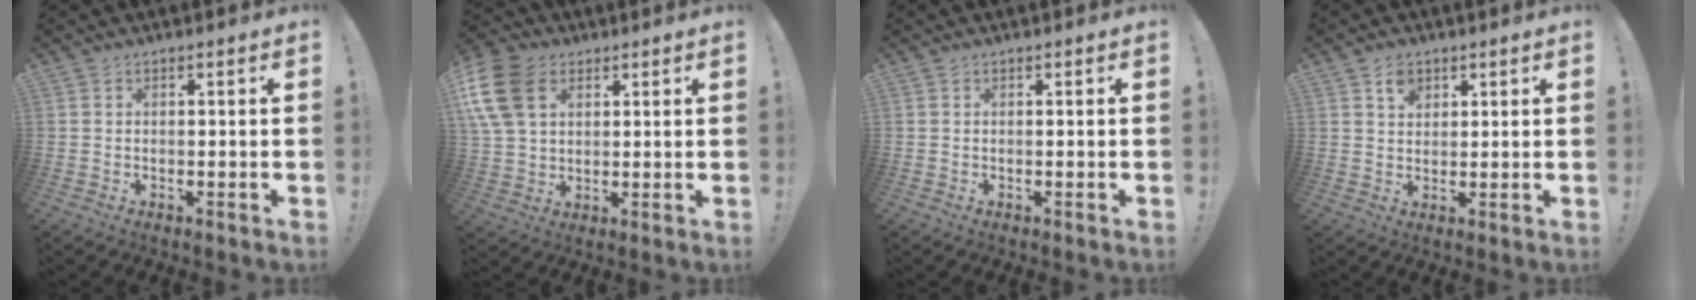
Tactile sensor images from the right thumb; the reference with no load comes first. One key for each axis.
{"total": 15.6, "fx": 5.9, "fy": 10.8, "fz": 9.6, "tx": -0.197, "ty": -0.020, "tz": 0.112}
{"total": 0.0}
{"total": 4.3, "fx": 2.4, "fy": 3.1, "fz": 1.7, "tx": -0.017, "ty": -0.008, "tz": 0.041}